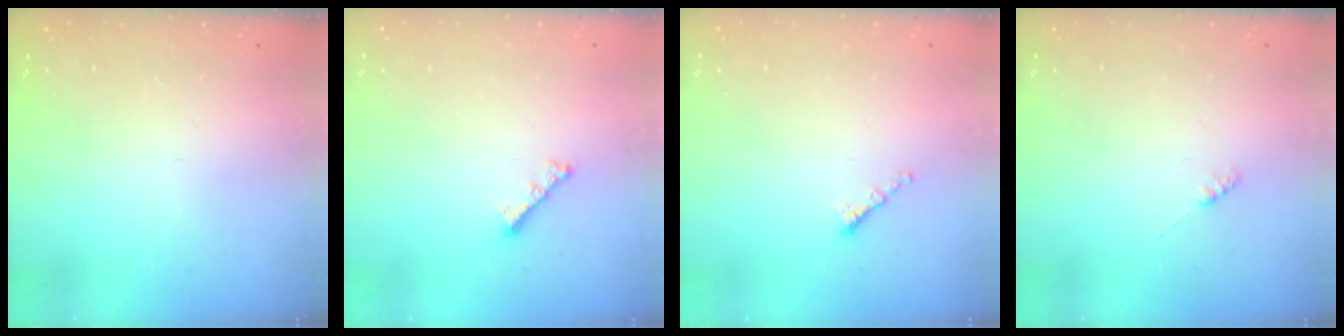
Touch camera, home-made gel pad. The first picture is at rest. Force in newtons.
{"total": 2.8, "press": 2.7, "slide": 0.6}
{"total": 1.4, "press": 1.3, "slide": 0.5}
{"total": 1.9, "press": 1.9, "slide": 0.3}